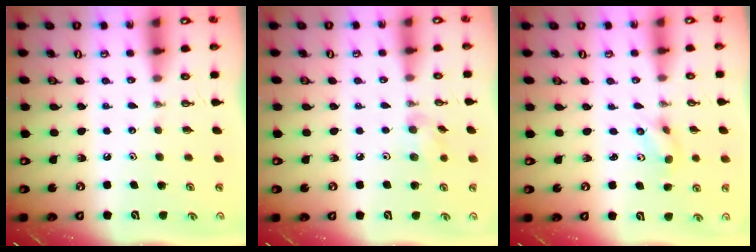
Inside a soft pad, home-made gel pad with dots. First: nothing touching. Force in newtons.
{"total": 7.4, "press": 7.3, "slide": 1.5}
{"total": 2.0, "press": 1.8, "slide": 0.9}